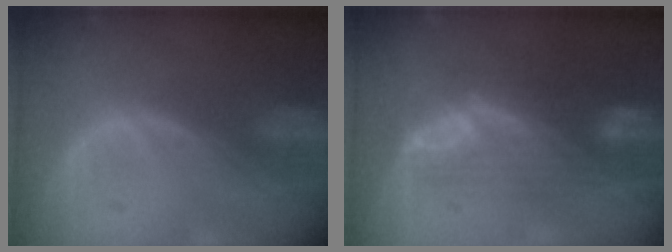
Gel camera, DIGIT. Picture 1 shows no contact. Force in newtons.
{"total": 7.3, "press": 7.1, "slide": 1.5}